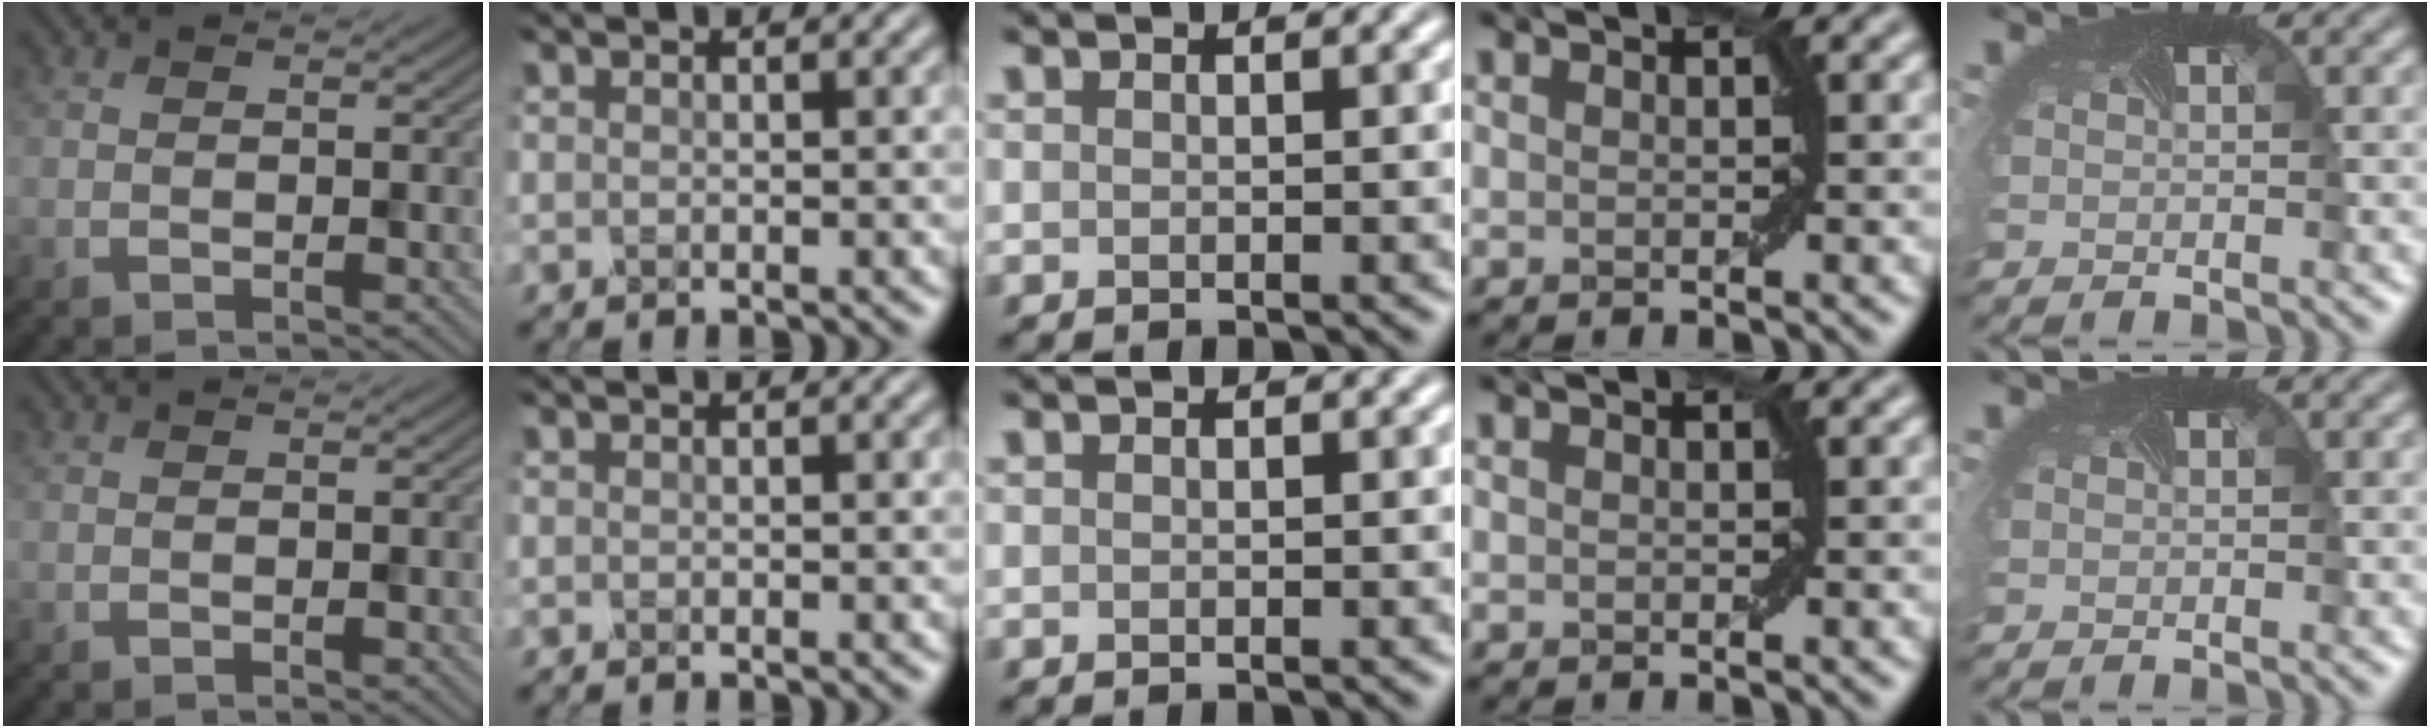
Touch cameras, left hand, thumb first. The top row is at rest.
{}